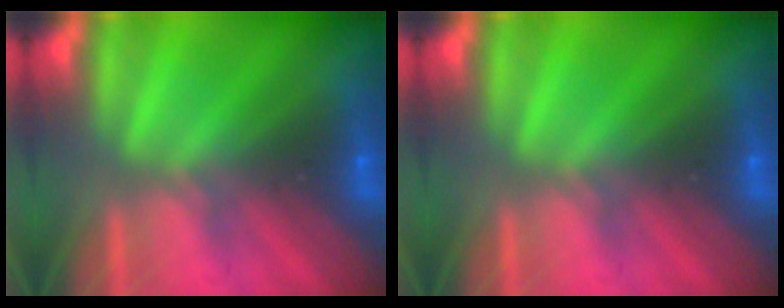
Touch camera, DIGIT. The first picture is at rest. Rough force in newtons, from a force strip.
{"total": 0.0}